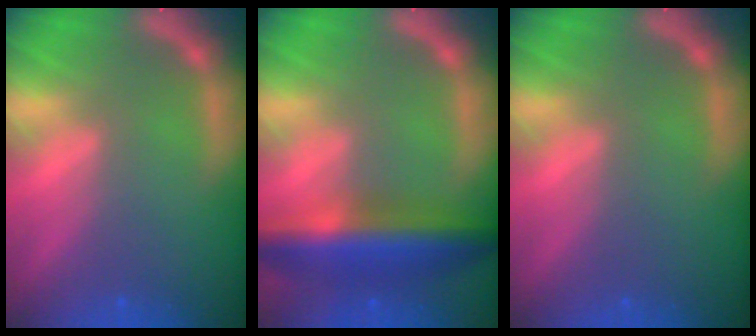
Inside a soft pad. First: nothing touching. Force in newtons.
{"total": 8.0}
{"total": 0.0}